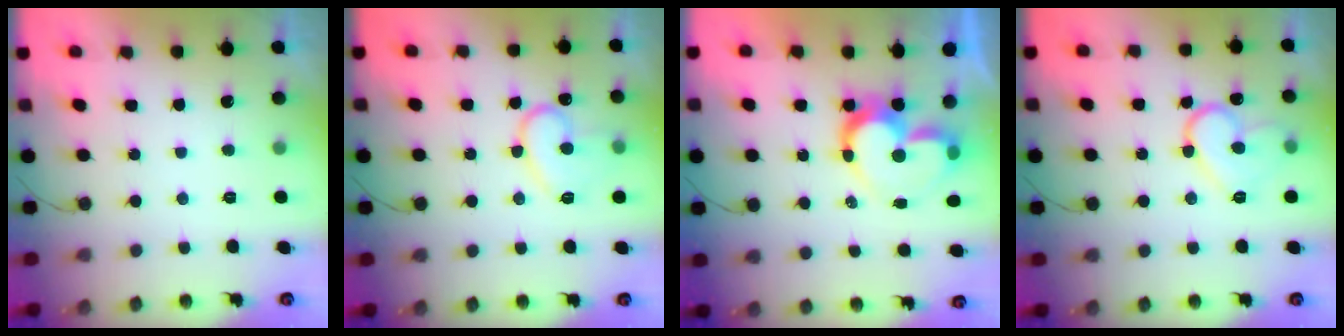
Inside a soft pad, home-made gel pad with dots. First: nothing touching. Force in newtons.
{"total": 12.6, "press": 12.6, "slide": 0.9}
{"total": 12.6, "press": 12.6, "slide": 1.4}
{"total": 11.5, "press": 11.5, "slide": 0.9}